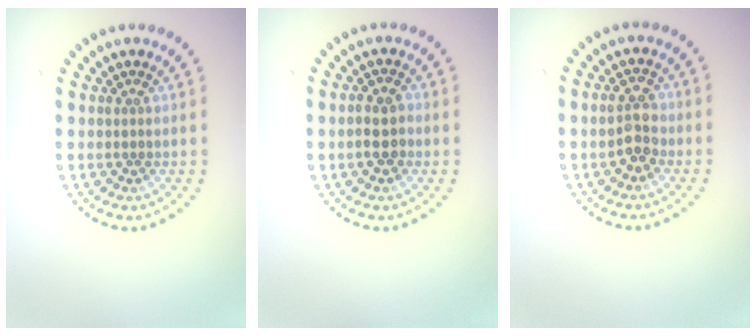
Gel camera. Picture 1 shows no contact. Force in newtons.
{"total": 2.4, "press": 2.3, "slide": 0.5}
{"total": 2.5, "press": 2.4, "slide": 0.6}